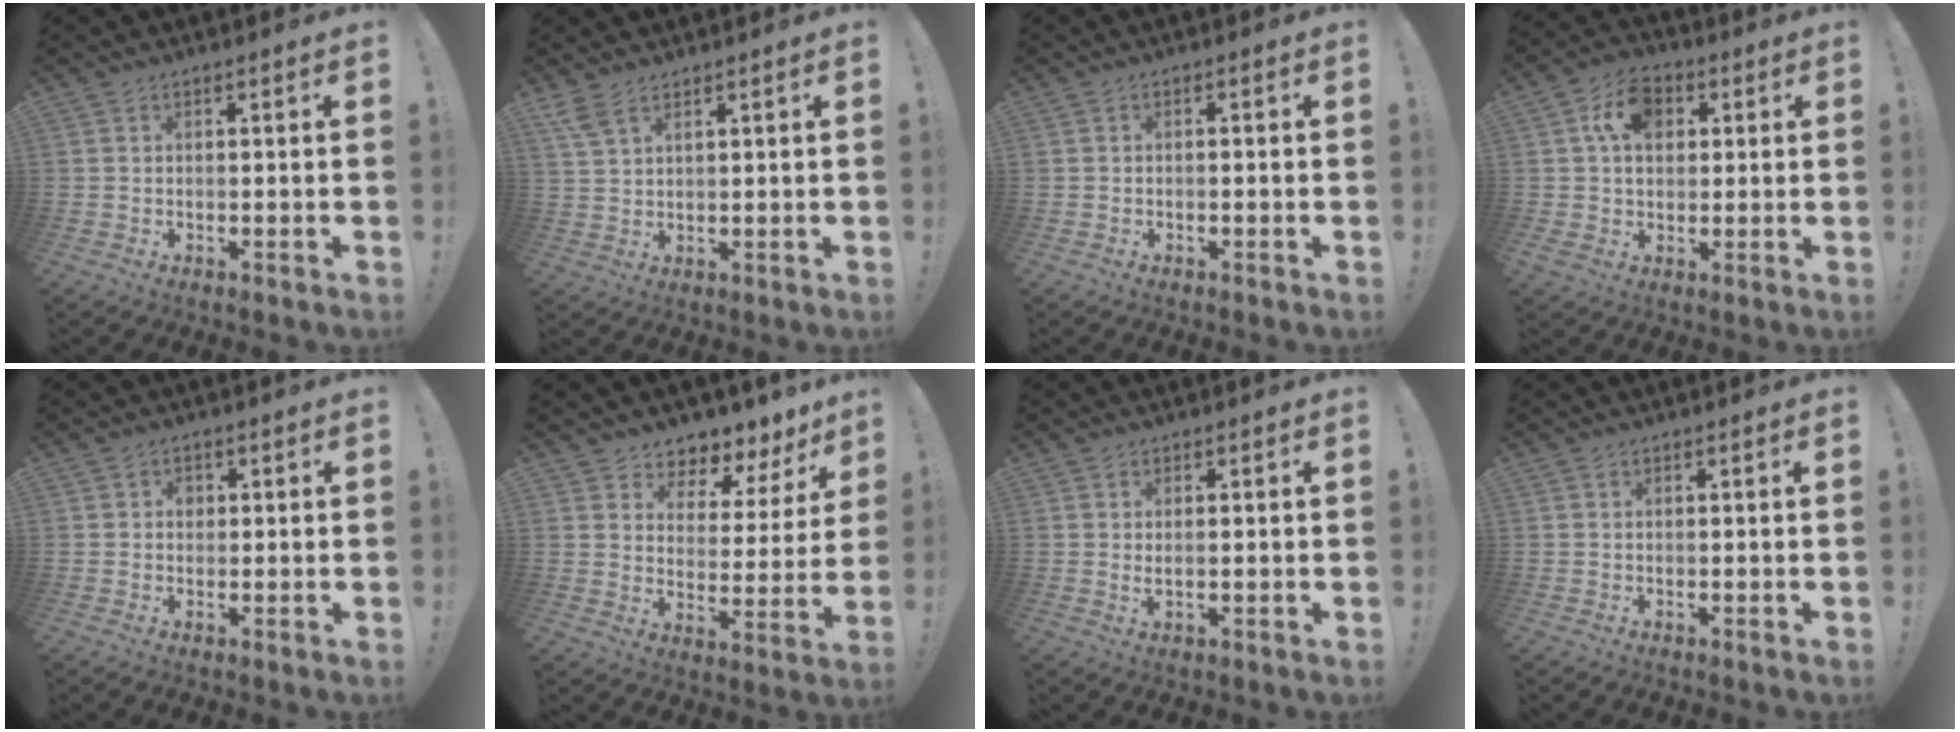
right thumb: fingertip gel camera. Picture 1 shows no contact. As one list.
[{"total": 4.5, "force": [3.5, 1.4, 2.4], "torque": [-0.043, -0.016, 0.067]}, {"total": 1.0, "force": [-0.8, -0.1, 0.6], "torque": [-0.011, 0.000, -0.014]}, {"total": 10.8, "force": [3.5, 7.9, 6.4], "torque": [-0.104, 0.004, 0.068]}, {"total": 1.6, "force": [0.0, 1.4, 0.7], "torque": [-0.009, 0.002, -0.003]}, {"total": 6.3, "force": [5.2, 3.2, 1.5], "torque": [-0.010, -0.065, 0.092]}, {"total": 1.6, "force": [0.8, 0.3, 1.4], "torque": [-0.011, -0.008, 0.010]}, {"total": 0.0}]